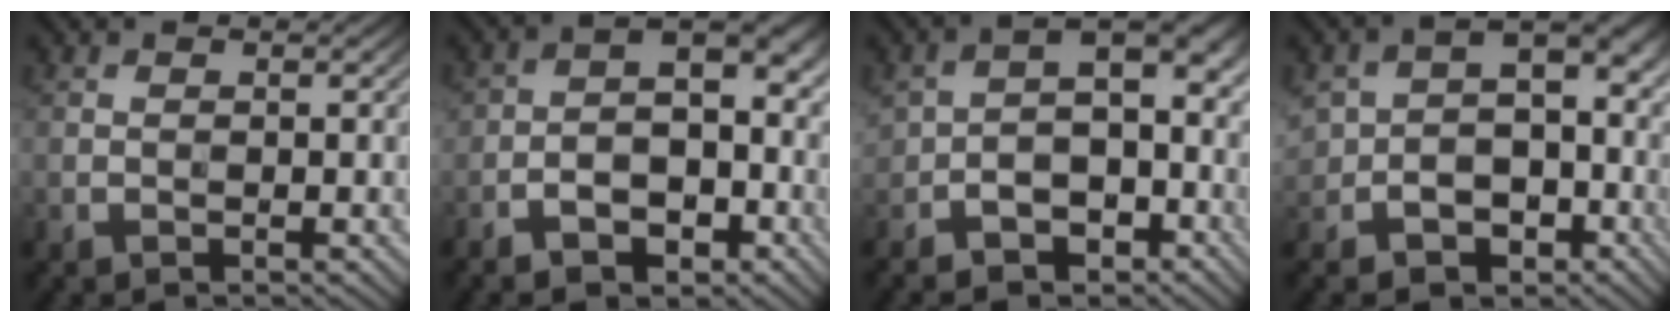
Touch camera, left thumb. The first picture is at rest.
{"total": 8.0, "force": [-4.2, 4.9, 4.8], "torque": [-0.073, -0.013, -0.073]}
{"total": 8.7, "force": [-5.0, 5.6, 4.4], "torque": [-0.079, -0.025, -0.085]}
{"total": 11.2, "force": [-4.1, 8.9, 5.4], "torque": [-0.104, -0.025, -0.066]}